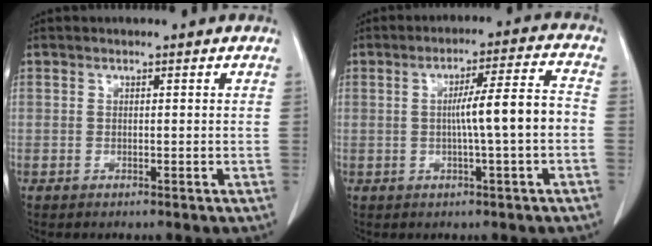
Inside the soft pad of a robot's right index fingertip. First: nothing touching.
{"total": 8.0, "force": [-1.0, -0.4, 7.9], "torque": [-0.125, 0.015, -0.014]}